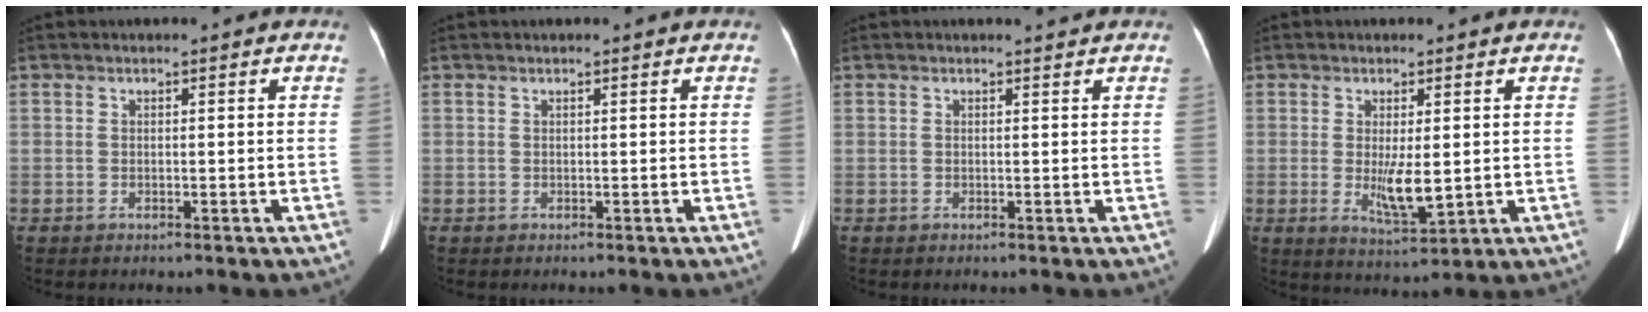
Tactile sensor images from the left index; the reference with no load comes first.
{"total": 0.0}
{"total": 0.7, "force": [0.6, -0.2, 0.1], "torque": [-0.006, -0.005, 0.011]}
{"total": 5.2, "force": [0.0, 1.2, 5.1], "torque": [-0.091, -0.017, 0.011]}